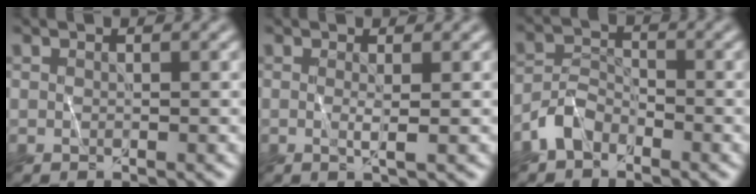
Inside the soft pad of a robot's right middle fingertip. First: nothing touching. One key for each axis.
{"total": 0.9, "fx": 0.2, "fy": 0.1, "fz": 0.9, "tx": -0.017, "ty": 0.000, "tz": 0.002}
{"total": 2.6, "fx": -2.0, "fy": 1.4, "fz": 0.8, "tx": -0.016, "ty": 0.013, "tz": -0.048}